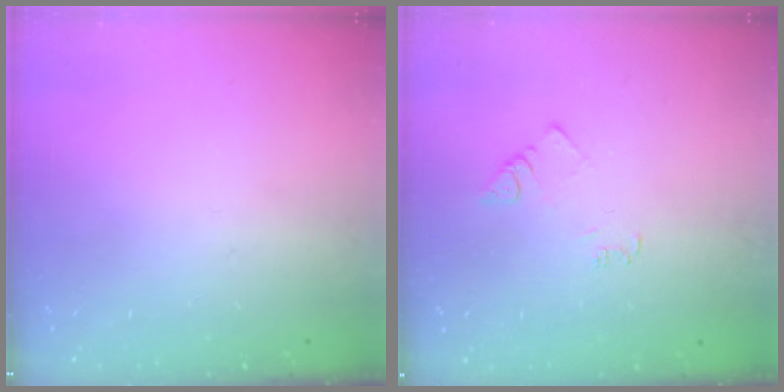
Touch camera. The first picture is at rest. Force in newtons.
{"total": 3.8, "press": 3.7, "slide": 0.5}